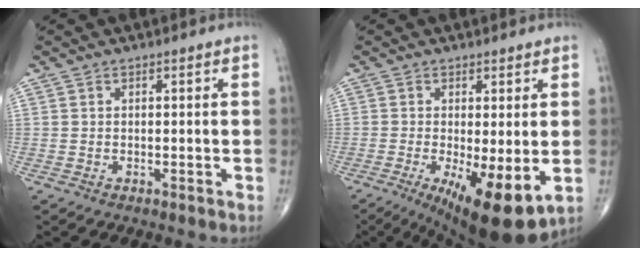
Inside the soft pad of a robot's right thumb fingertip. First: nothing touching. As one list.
[{"total": 12.5, "force": [-3.1, 3.8, 11.5], "torque": [-0.178, -0.025, -0.036]}]